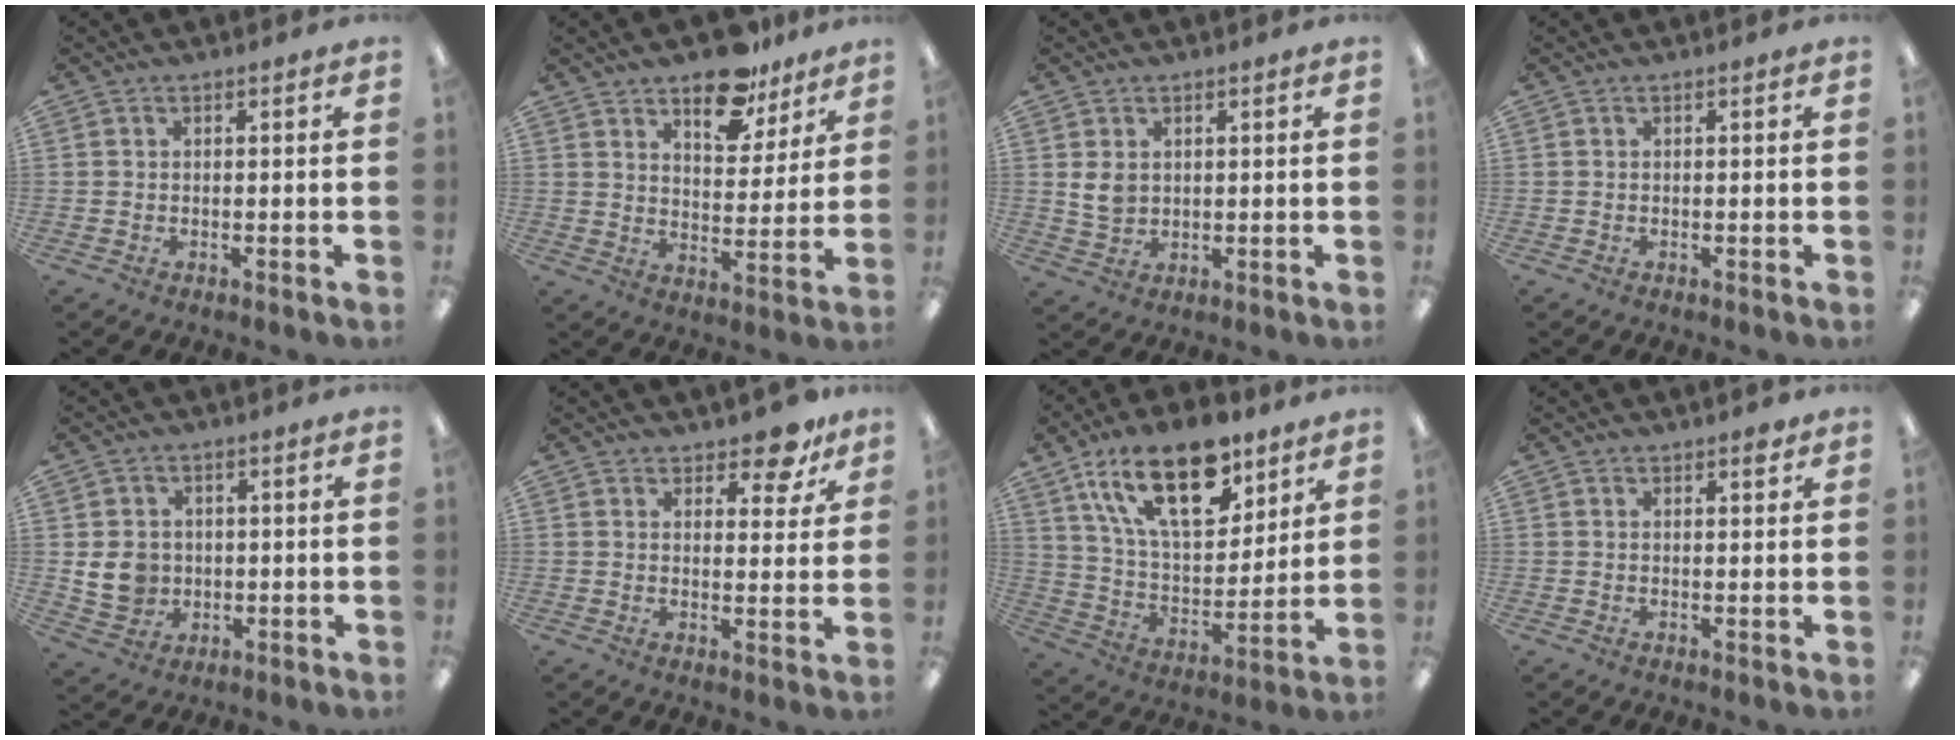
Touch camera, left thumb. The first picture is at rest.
{"total": 12.1, "force": [9.3, 5.7, 5.2], "torque": [-0.053, -0.059, 0.161]}
{"total": 4.5, "force": [1.4, 3.5, 2.6], "torque": [-0.053, -0.001, 0.025]}
{"total": 0.0}
{"total": 7.2, "force": [0.2, 6.4, 3.1], "torque": [-0.057, 0.006, 0.006]}
{"total": 7.4, "force": [5.9, 3.0, 3.2], "torque": [-0.031, -0.036, 0.101]}
{"total": 22.5, "force": [13.0, 11.0, 14.7], "torque": [-0.262, -0.058, 0.222]}
{"total": 2.0, "force": [1.6, 0.9, 0.7], "torque": [0.009, -0.010, 0.024]}